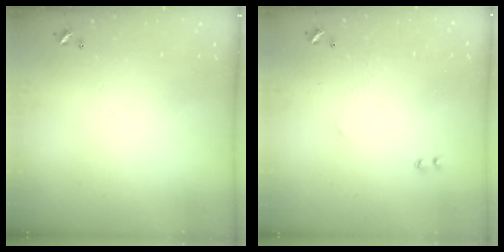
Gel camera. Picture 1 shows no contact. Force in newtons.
{"total": 1.2, "press": 1.1, "slide": 0.5}